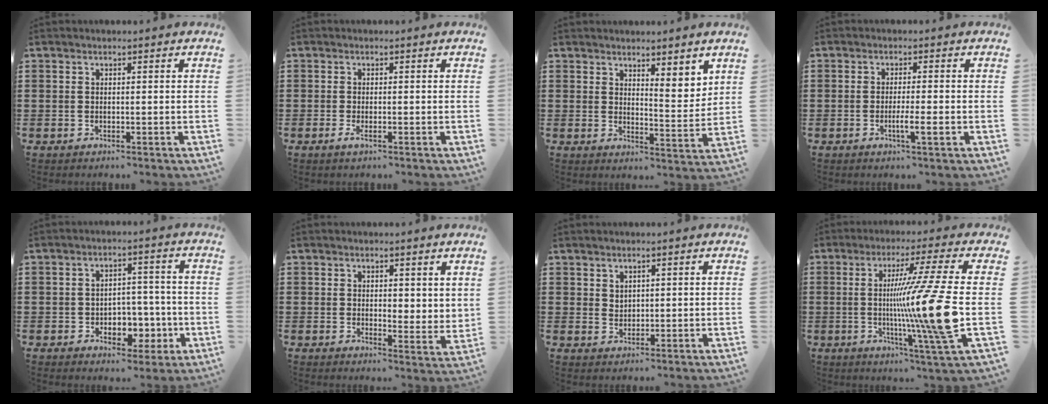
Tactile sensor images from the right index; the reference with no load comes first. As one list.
[{"total": 1.3, "force": [-0.5, 0.2, 1.1], "torque": [-0.027, -0.007, -0.011]}, {"total": 4.1, "force": [3.8, 1.0, 1.3], "torque": [-0.019, -0.015, 0.066]}, {"total": 3.5, "force": [-1.2, 0.0, 3.3], "torque": [-0.055, -0.009, -0.022]}, {"total": 5.2, "force": [-1.7, 4.2, 2.7], "torque": [-0.039, 0.008, -0.033]}, {"total": 2.6, "force": [2.2, 1.3, 0.5], "torque": [-0.008, 0.001, 0.040]}, {"total": 1.7, "force": [1.4, 1.0, 0.3], "torque": [-0.008, 0.003, 0.028]}, {"total": 15.6, "force": [-0.5, -0.8, 15.6], "torque": [-0.279, -0.019, -0.022]}]